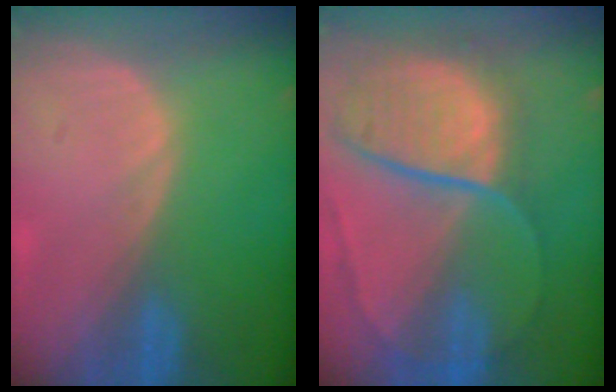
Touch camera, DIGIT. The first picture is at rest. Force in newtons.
{"total": 10.9, "press": 9.0, "slide": 6.1}